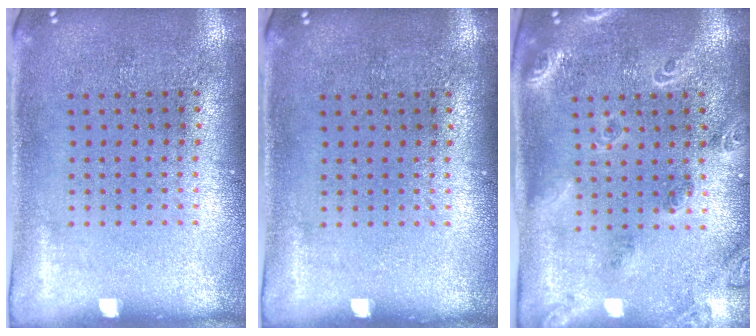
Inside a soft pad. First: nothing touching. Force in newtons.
{"total": 0.0}
{"total": 1.8, "press": 1.7, "slide": 0.8}